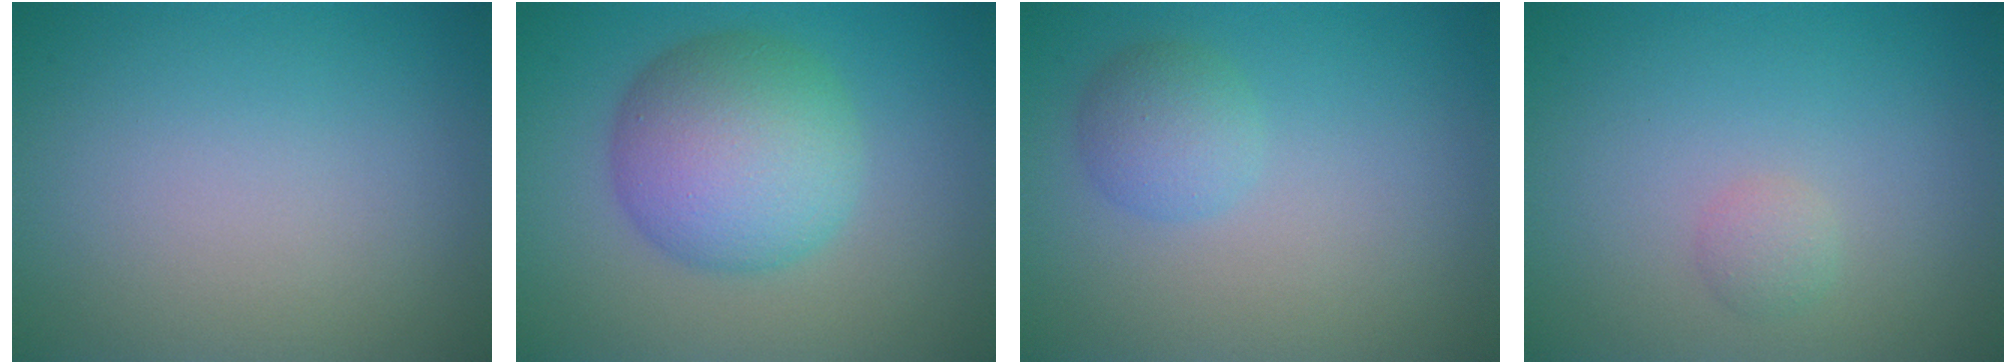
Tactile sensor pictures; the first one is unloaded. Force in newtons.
{"total": 7.5, "press": 7.5, "slide": 0.0}
{"total": 2.2, "press": 2.2, "slide": 0.1}
{"total": 1.0, "press": 1.0, "slide": 0.0}